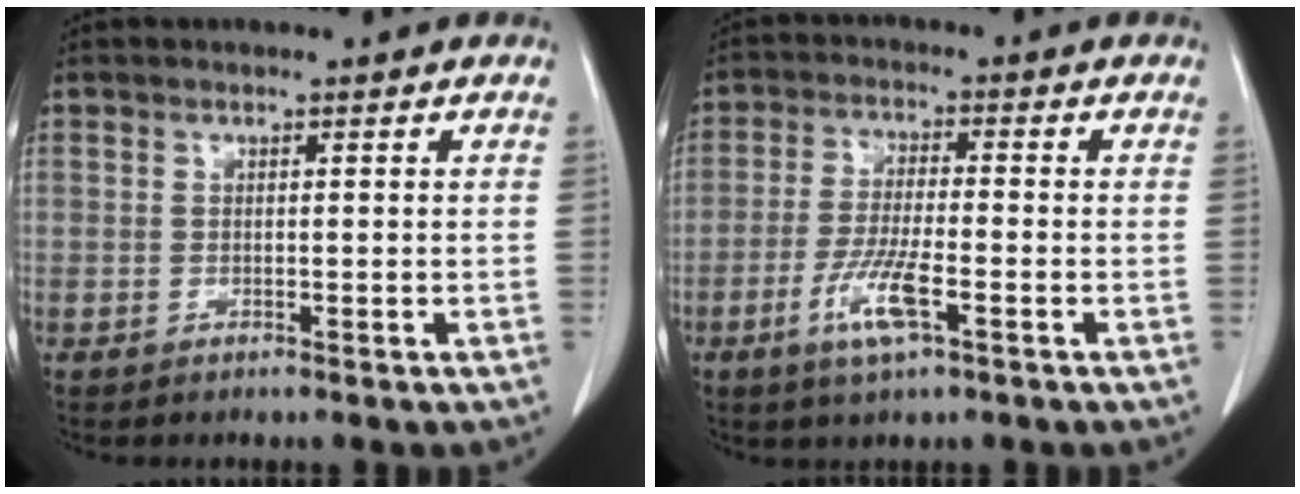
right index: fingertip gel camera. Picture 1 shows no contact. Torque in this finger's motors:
{"motor_torque": [0.79, -0.29, 0.43, 0.14]}